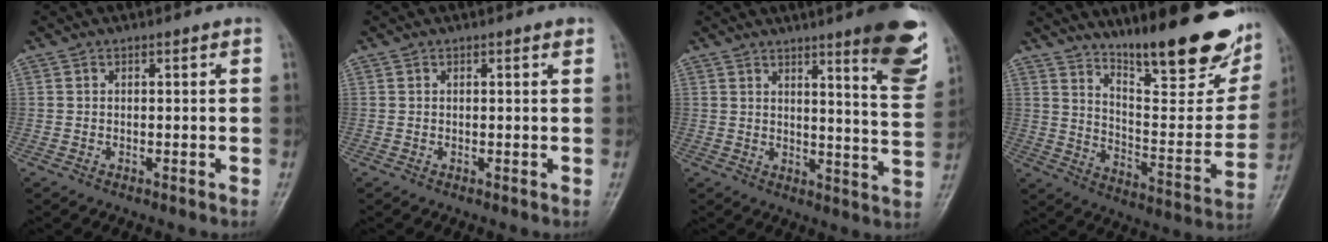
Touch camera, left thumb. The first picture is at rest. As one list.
[{"total": 0.6, "force": [0.4, 0.0, 0.5], "torque": [-0.007, -0.002, 0.003]}, {"total": 14.0, "force": [8.3, 1.8, 11.1], "torque": [-0.120, -0.053, 0.107]}, {"total": 25.0, "force": [17.7, 6.4, 16.5], "torque": [-0.199, -0.099, 0.264]}]